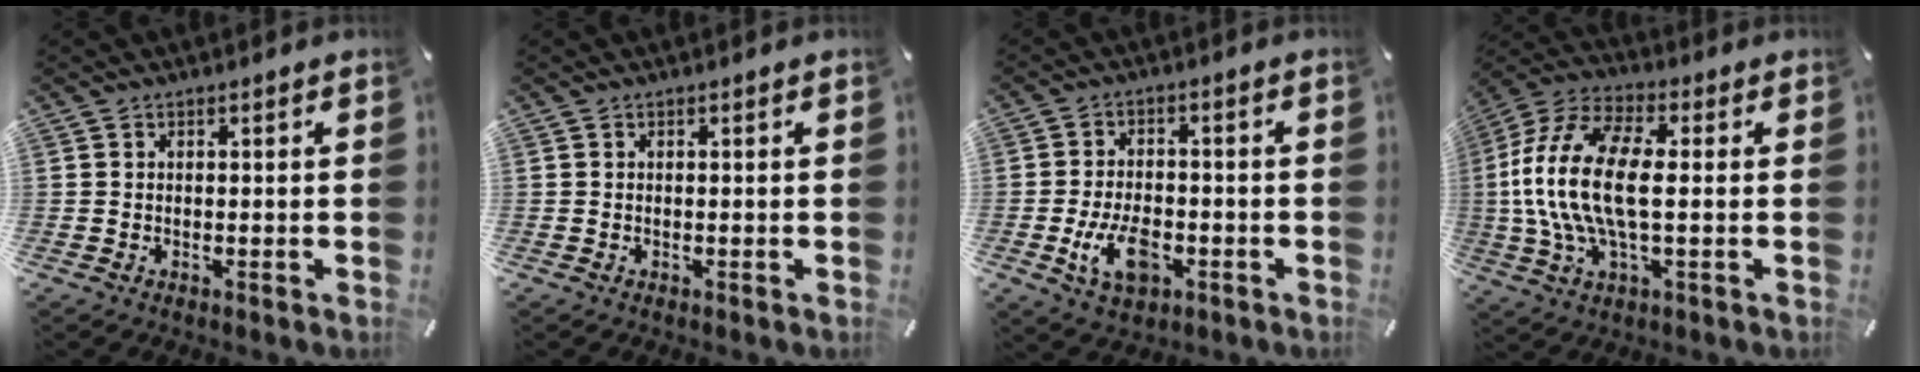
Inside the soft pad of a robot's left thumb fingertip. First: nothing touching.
{"total": 0.0}
{"total": 9.4, "force": [-3.1, 5.6, 6.9], "torque": [-0.138, 0.005, -0.054]}
{"total": 17.3, "force": [0.1, 8.1, 15.2], "torque": [-0.332, -0.008, -0.002]}